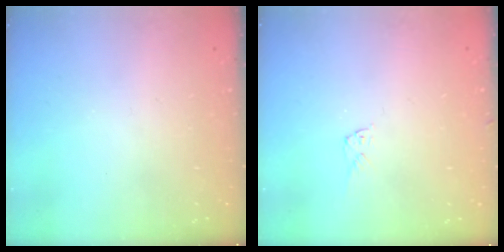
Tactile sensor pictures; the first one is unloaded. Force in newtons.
{"total": 3.9, "press": 3.9, "slide": 0.2}